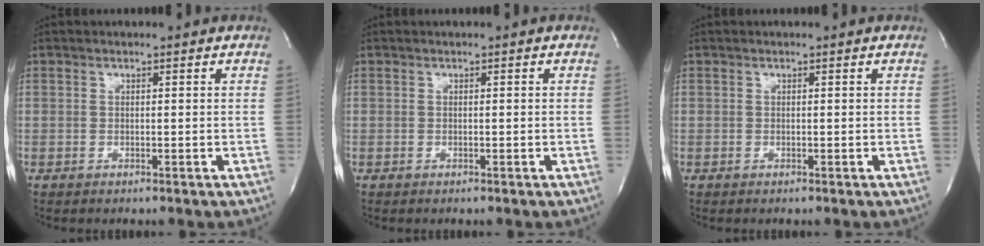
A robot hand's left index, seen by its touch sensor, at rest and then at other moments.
{"total": 0.0}
{"total": 0.0}